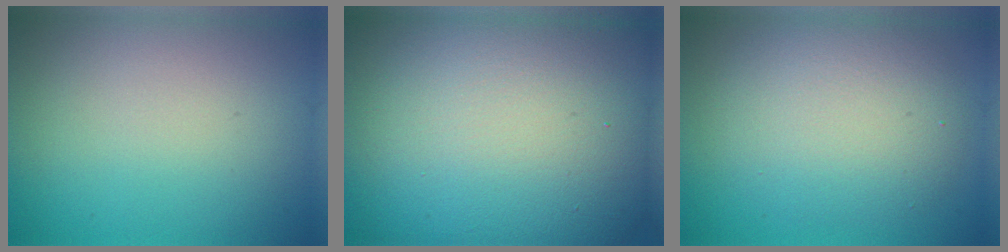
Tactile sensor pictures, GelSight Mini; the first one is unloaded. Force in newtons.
{"total": 23.9, "press": 23.9, "slide": 1.7}
{"total": 5.8, "press": 5.8, "slide": 0.5}